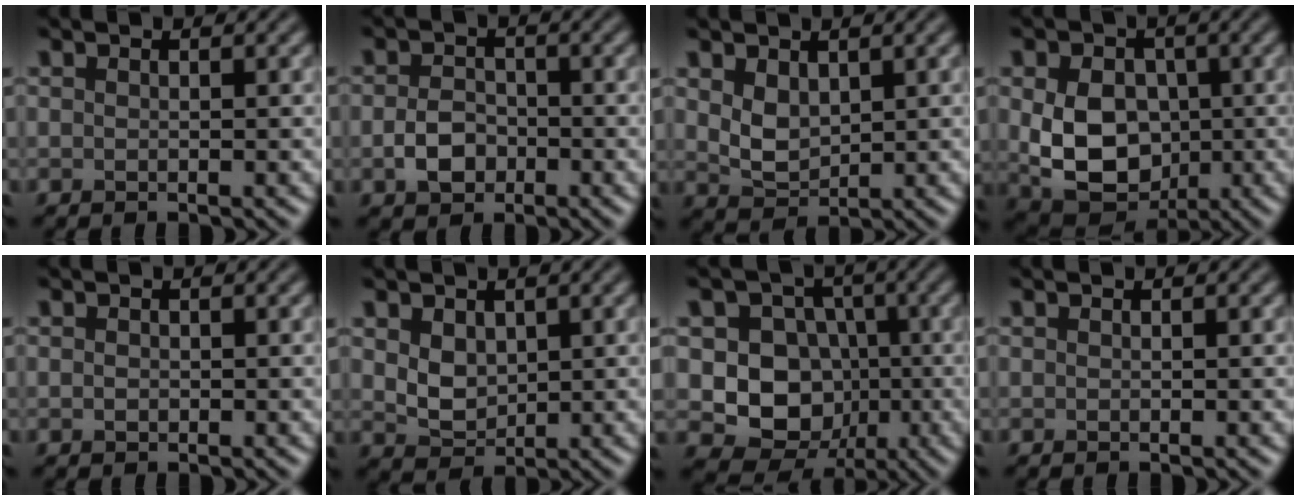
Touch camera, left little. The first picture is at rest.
{"total": 2.8, "force": [-1.0, 2.1, 1.6], "torque": [-0.026, 0.002, -0.025]}
{"total": 2.8, "force": [1.0, 1.9, 1.8], "torque": [-0.040, -0.005, 0.026]}
{"total": 7.8, "force": [-0.2, 5.9, 5.1], "torque": [-0.101, -0.013, -0.003]}
{"total": 0.5, "force": [-0.1, 0.4, 0.3], "torque": [-0.004, -0.003, -0.002]}
{"total": 2.7, "force": [0.8, 2.0, 1.6], "torque": [-0.034, -0.005, 0.020]}
{"total": 8.1, "force": [-0.4, 7.3, 3.5], "torque": [-0.046, -0.005, -0.023]}
{"total": 0.0}